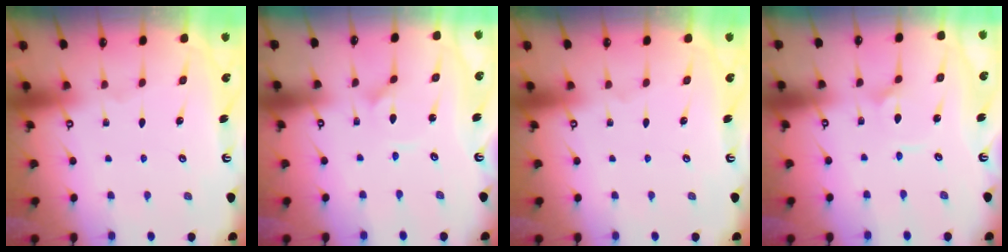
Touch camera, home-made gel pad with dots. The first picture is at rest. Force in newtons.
{"total": 0.8, "press": 0.8, "slide": 0.2}
{"total": 0.0}
{"total": 2.6, "press": 2.6, "slide": 0.2}